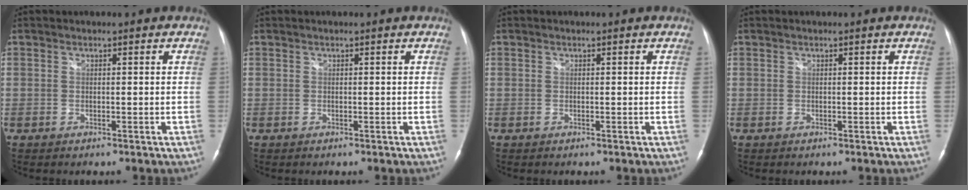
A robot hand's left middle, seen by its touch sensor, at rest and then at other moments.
{"total": 0.0}
{"total": 0.0}
{"total": 0.0}